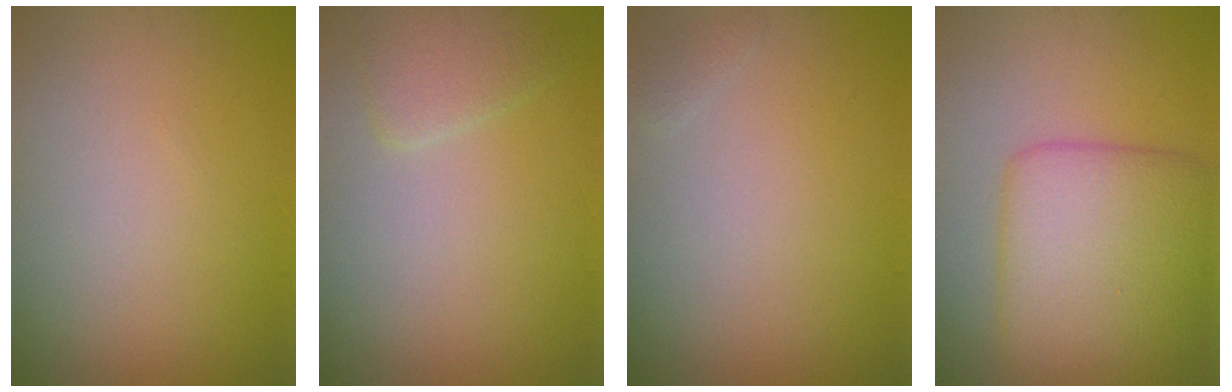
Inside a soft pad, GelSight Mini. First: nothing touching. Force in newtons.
{"total": 2.2, "press": 2.2, "slide": 0.1}
{"total": 0.6, "press": 0.5, "slide": 0.1}
{"total": 7.4, "press": 7.4, "slide": 0.1}